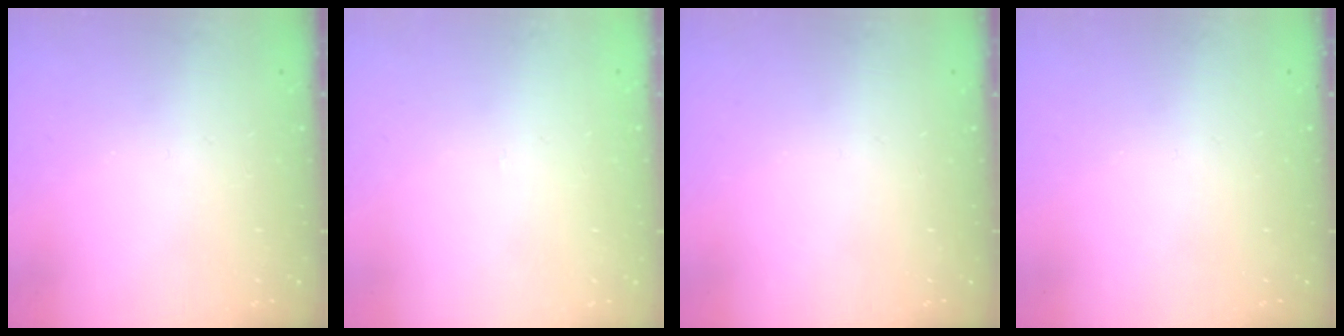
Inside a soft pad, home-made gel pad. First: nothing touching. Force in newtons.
{"total": 2.7, "press": 2.7, "slide": 0.3}
{"total": 0.0}
{"total": 0.0}